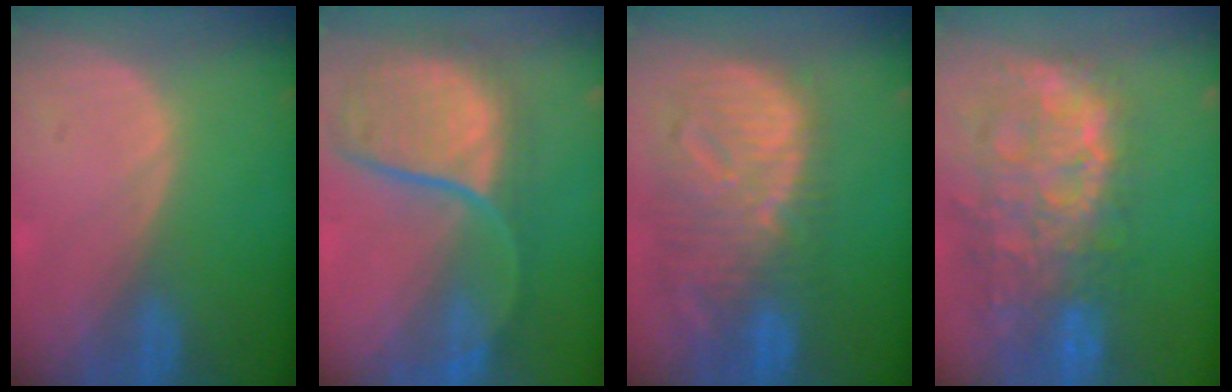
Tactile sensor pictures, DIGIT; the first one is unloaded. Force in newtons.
{"total": 11.6, "press": 9.9, "slide": 6.1}
{"total": 12.6, "press": 11.0, "slide": 6.2}
{"total": 14.0, "press": 11.4, "slide": 8.2}